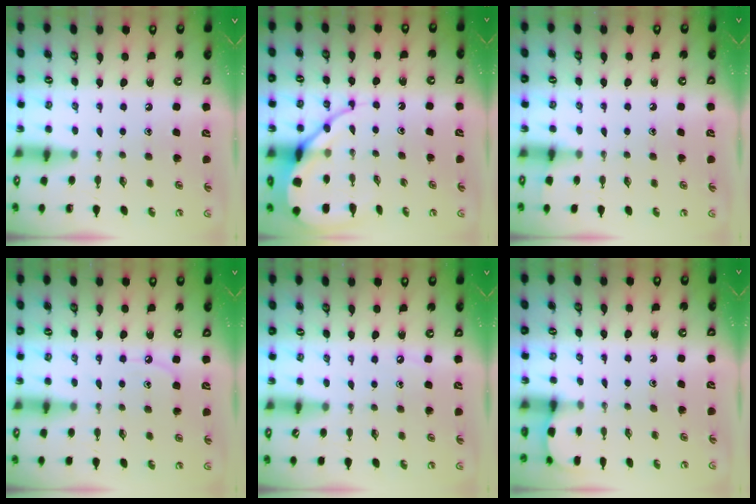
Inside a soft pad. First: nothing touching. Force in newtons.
{"total": 9.5, "press": 9.4, "slide": 1.0}
{"total": 2.8, "press": 2.8, "slide": 0.5}
{"total": 4.7, "press": 4.7, "slide": 0.6}
{"total": 2.6, "press": 2.6, "slide": 0.4}
{"total": 1.3, "press": 1.3, "slide": 0.1}